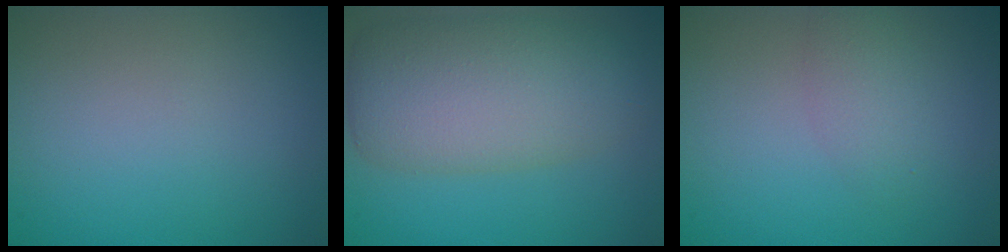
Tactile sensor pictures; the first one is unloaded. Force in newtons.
{"total": 8.1, "press": 8.1, "slide": 0.8}
{"total": 2.0, "press": 2.0, "slide": 0.1}